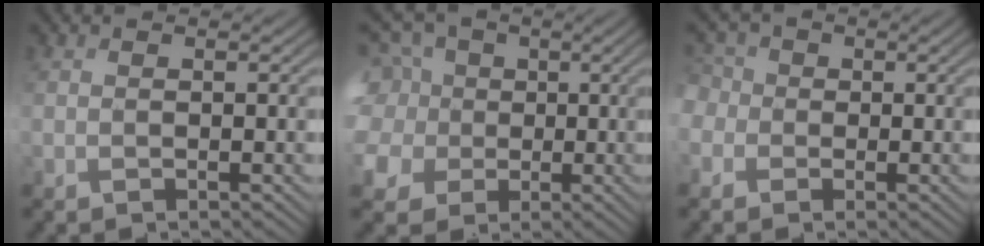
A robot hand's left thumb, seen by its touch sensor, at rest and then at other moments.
{"total": 12.4, "force": [0.3, 10.9, 5.9], "torque": [-0.217, 0.014, -0.020]}
{"total": 5.0, "force": [-0.1, 4.6, 1.9], "torque": [-0.081, 0.007, -0.026]}